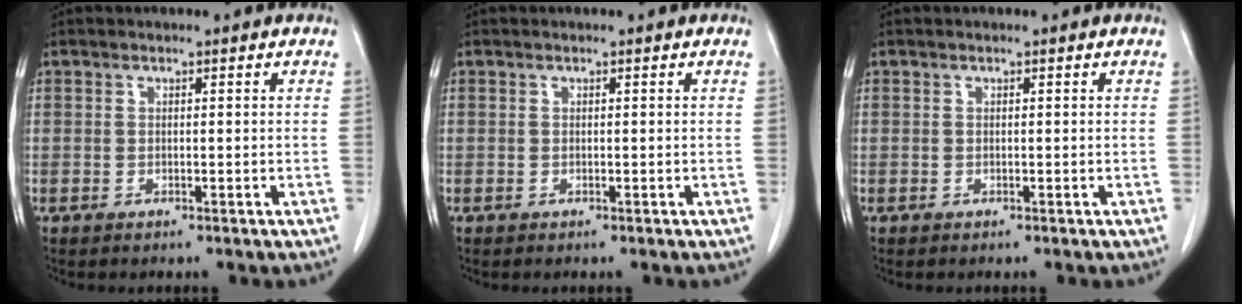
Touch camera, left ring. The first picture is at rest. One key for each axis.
{"total": 0.0}
{"total": 0.0}